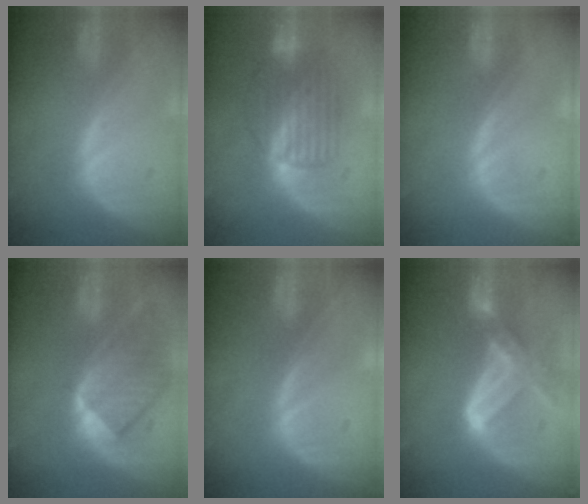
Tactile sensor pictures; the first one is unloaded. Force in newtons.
{"total": 7.8, "press": 7.4, "slide": 2.4}
{"total": 0.0}
{"total": 8.8, "press": 7.9, "slide": 4.0}
{"total": 0.0}
{"total": 6.8, "press": 6.6, "slide": 1.7}